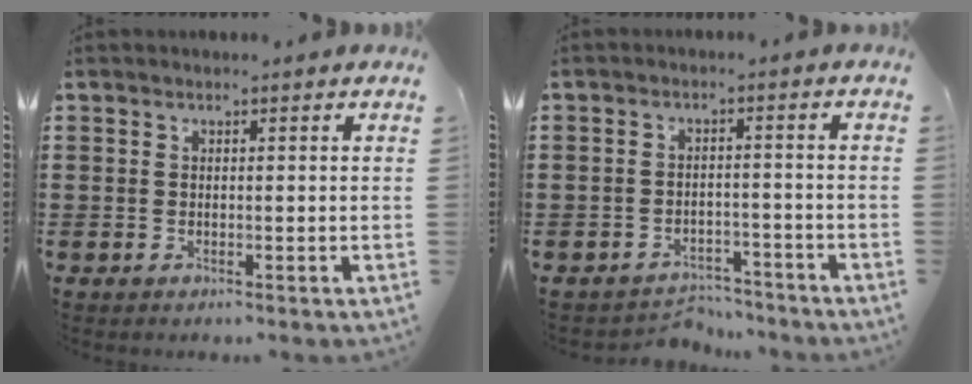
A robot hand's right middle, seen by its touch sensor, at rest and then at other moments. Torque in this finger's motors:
{"motor_torque": [-1.48, 0.66, -0.38, -0.09]}